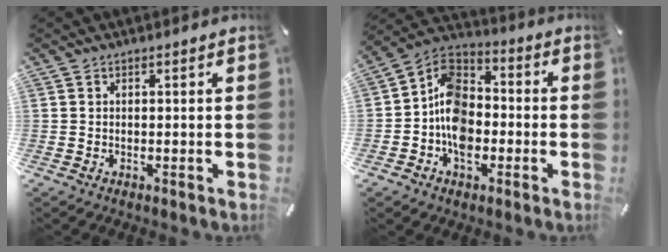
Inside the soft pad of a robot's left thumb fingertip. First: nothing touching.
{"total": 11.3, "force": [-3.8, 8.5, 6.4], "torque": [-0.133, 0.025, -0.074]}